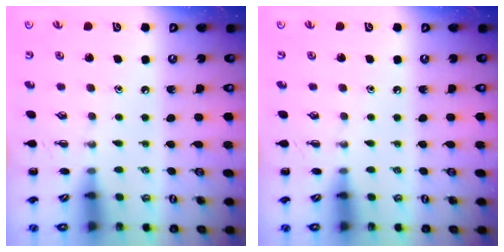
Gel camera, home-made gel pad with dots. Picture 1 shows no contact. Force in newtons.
{"total": 0.0}